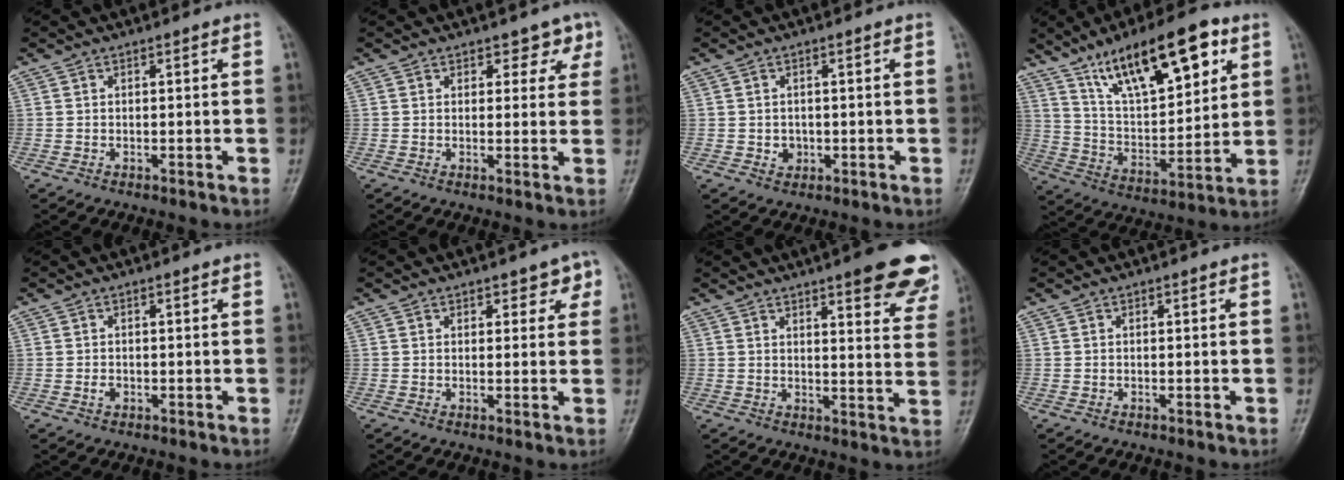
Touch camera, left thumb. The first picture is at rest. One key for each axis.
{"total": 3.7, "fx": 2.3, "fy": 2.5, "fz": 1.5, "tx": 0.016, "ty": -0.009, "tz": 0.026}
{"total": 2.1, "fx": -0.3, "fy": 1.9, "fz": 0.8, "tx": -0.004, "ty": 0.003, "tz": 0.001}
{"total": 20.6, "fx": 11.1, "fy": 7.8, "fz": 15.4, "tx": -0.211, "ty": -0.036, "tz": 0.197}
{"total": 1.1, "fx": -0.3, "fy": 0.9, "fz": 0.6, "tx": -0.011, "ty": 0.000, "tz": -0.005}
{"total": 3.5, "fx": 1.9, "fy": 2.1, "fz": 2.0, "tx": 0.008, "ty": -0.006, "tz": 0.020}
{"total": 14.3, "fx": 9.5, "fy": 3.6, "fz": 10.0, "tx": -0.085, "ty": -0.044, "tz": 0.105}
{"total": 0.0}